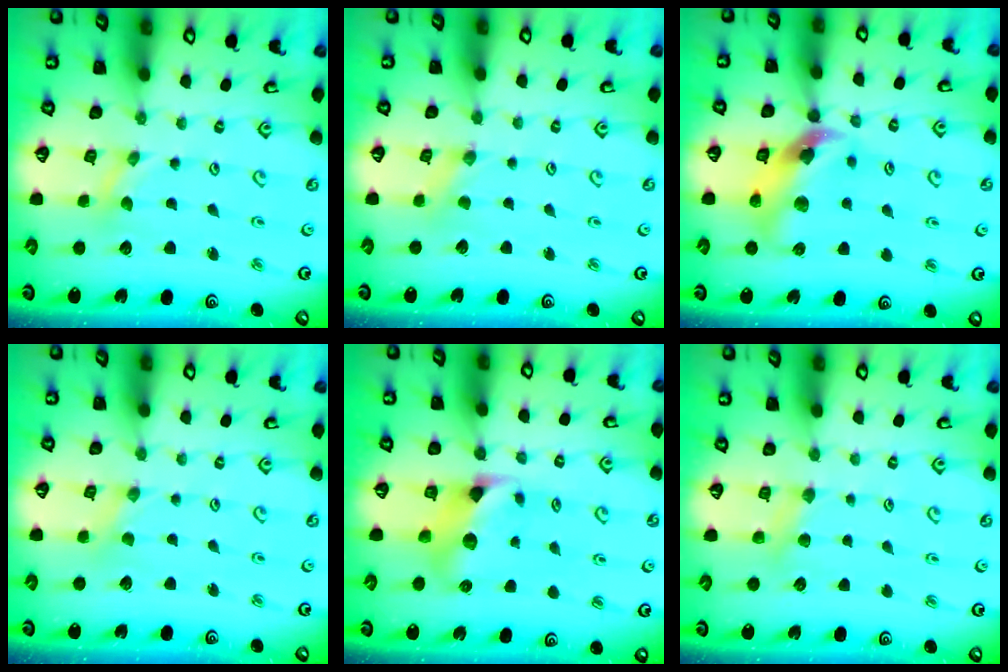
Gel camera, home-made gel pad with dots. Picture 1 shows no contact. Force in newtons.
{"total": 0.0}
{"total": 12.7, "press": 12.6, "slide": 1.8}
{"total": 0.0}
{"total": 8.1, "press": 8.1, "slide": 1.0}
{"total": 4.8, "press": 4.7, "slide": 0.6}